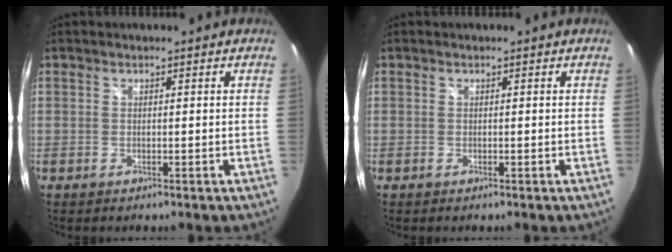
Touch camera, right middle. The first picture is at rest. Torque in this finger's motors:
{"motor_torque": [0.01, -0.07, 0.01, 0.00]}